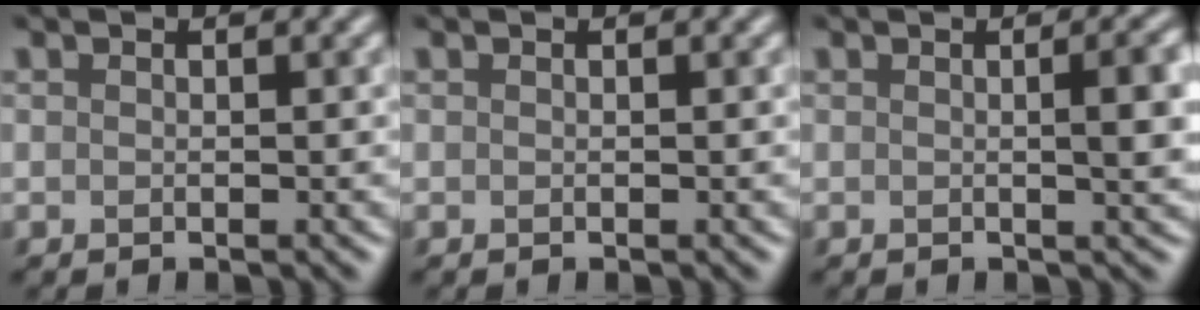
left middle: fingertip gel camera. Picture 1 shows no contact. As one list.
[{"total": 0.0}, {"total": 4.3, "force": [0.3, 1.3, 4.1], "torque": [-0.042, 0.010, 0.002]}]